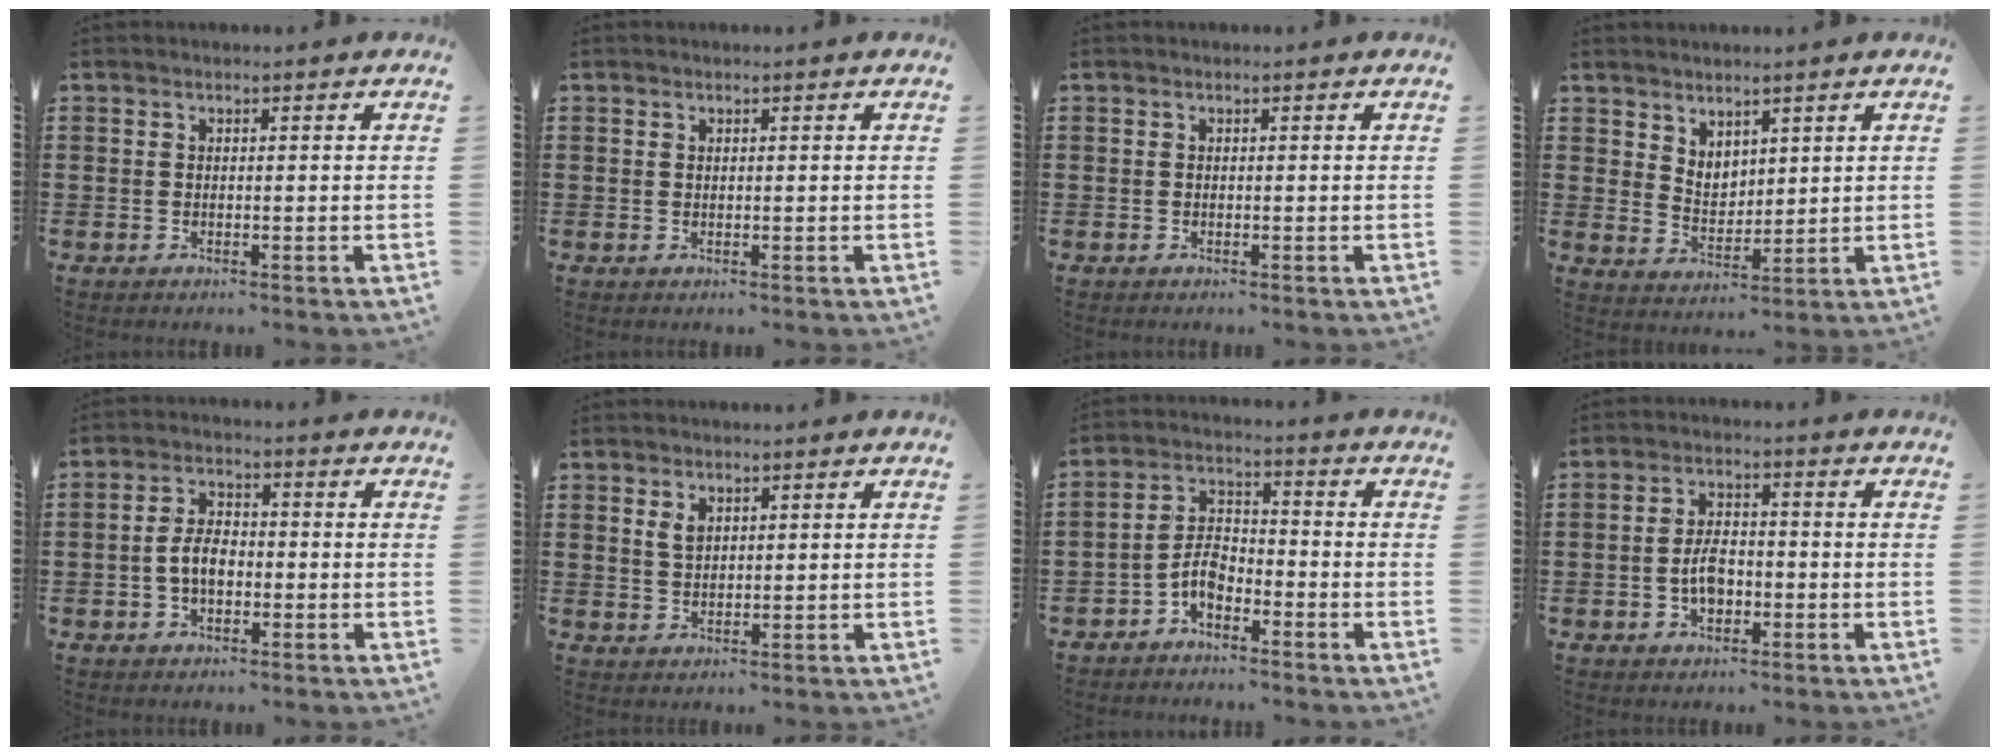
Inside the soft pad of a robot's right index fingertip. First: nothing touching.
{"total": 0.0}
{"total": 0.0}
{"total": 3.7, "force": [3.1, 2.0, 0.6], "torque": [-0.023, -0.003, 0.058]}
{"total": 4.8, "force": [-1.1, 2.5, 3.9], "torque": [-0.091, 0.002, -0.028]}
{"total": 2.0, "force": [1.1, 1.0, 1.2], "torque": [-0.027, 0.003, 0.021]}
{"total": 4.6, "force": [-2.9, 2.2, 2.9], "torque": [-0.074, 0.003, -0.060]}
{"total": 4.4, "force": [-1.2, 2.3, 3.6], "torque": [-0.072, 0.003, -0.022]}